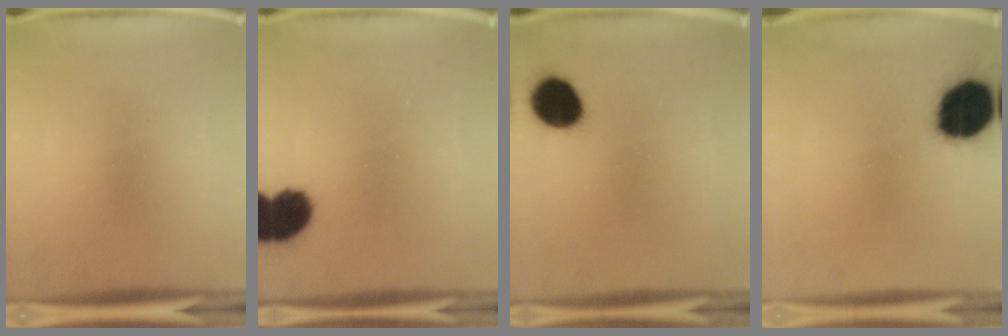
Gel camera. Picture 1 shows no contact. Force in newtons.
{"total": 9.8}
{"total": 9.2}
{"total": 17.7}